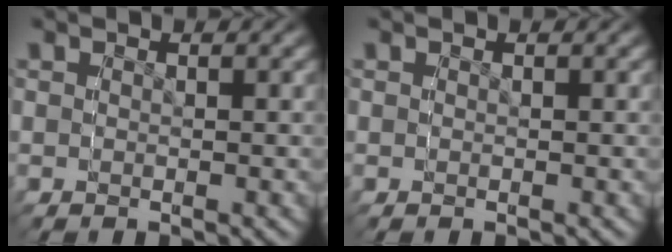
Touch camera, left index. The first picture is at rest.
{"total": 0.0}